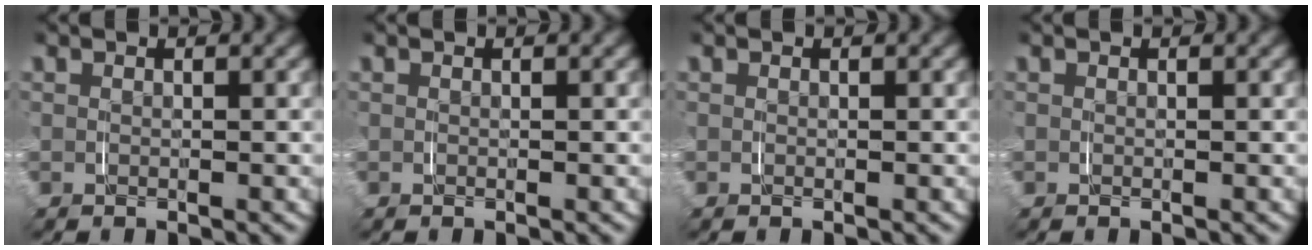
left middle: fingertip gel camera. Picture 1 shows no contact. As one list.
[{"total": 0.0}, {"total": 0.0}, {"total": 0.0}]